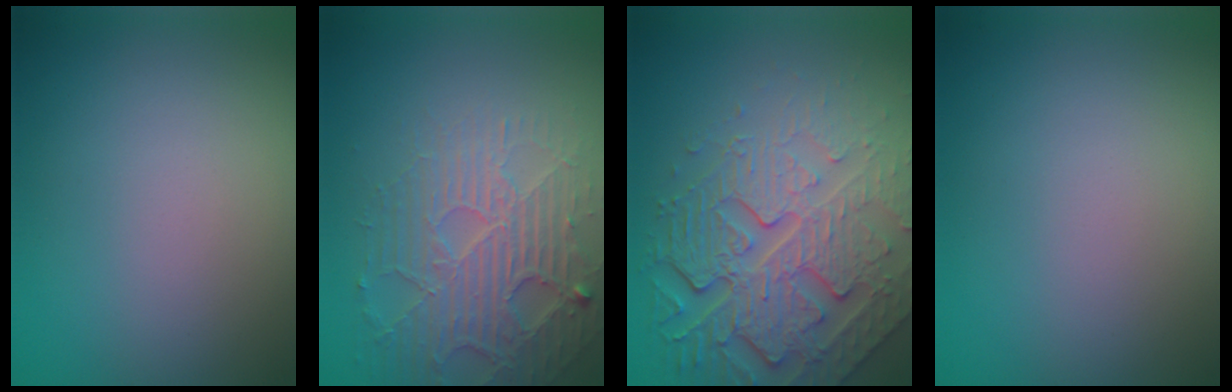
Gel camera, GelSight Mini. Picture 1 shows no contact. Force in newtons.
{"total": 5.3, "press": 4.4, "slide": 3.0}
{"total": 8.0, "press": 6.0, "slide": 5.3}
{"total": 0.0}